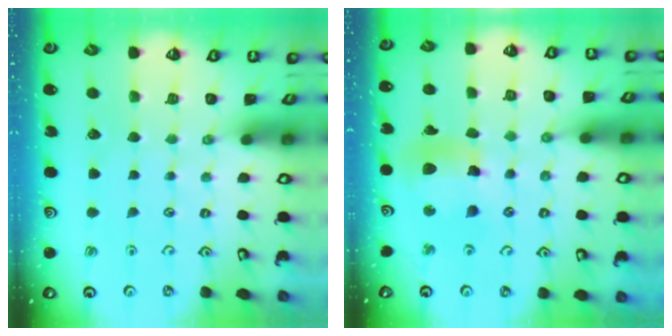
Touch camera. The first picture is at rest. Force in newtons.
{"total": 12.7, "press": 12.6, "slide": 1.9}